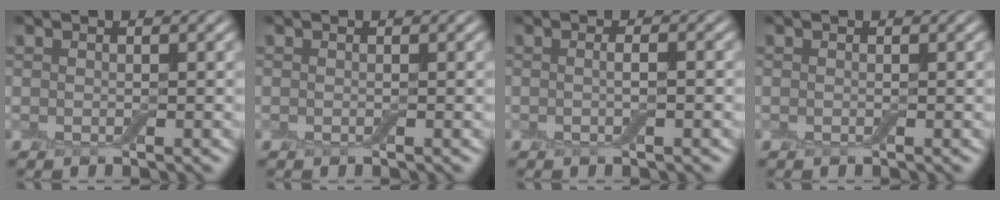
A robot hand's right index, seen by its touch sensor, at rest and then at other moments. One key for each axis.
{"total": 0.0}
{"total": 1.4, "fx": 0.1, "fy": 0.4, "fz": 1.4, "tx": -0.013, "ty": -0.007, "tz": -0.004}
{"total": 0.0}